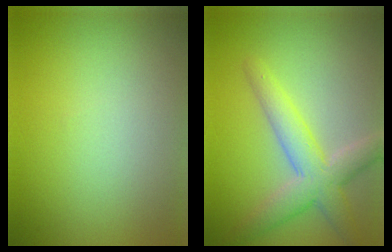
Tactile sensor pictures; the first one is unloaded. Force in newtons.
{"total": 4.9, "press": 4.9, "slide": 0.4}